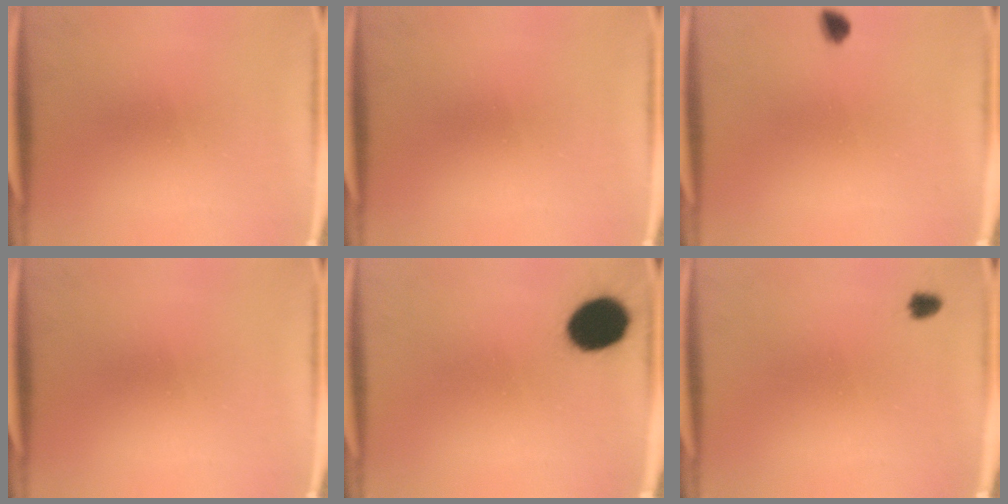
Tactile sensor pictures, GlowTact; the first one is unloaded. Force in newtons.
{"total": 0.0}
{"total": 2.4}
{"total": 0.0}
{"total": 11.9}
{"total": 1.5}